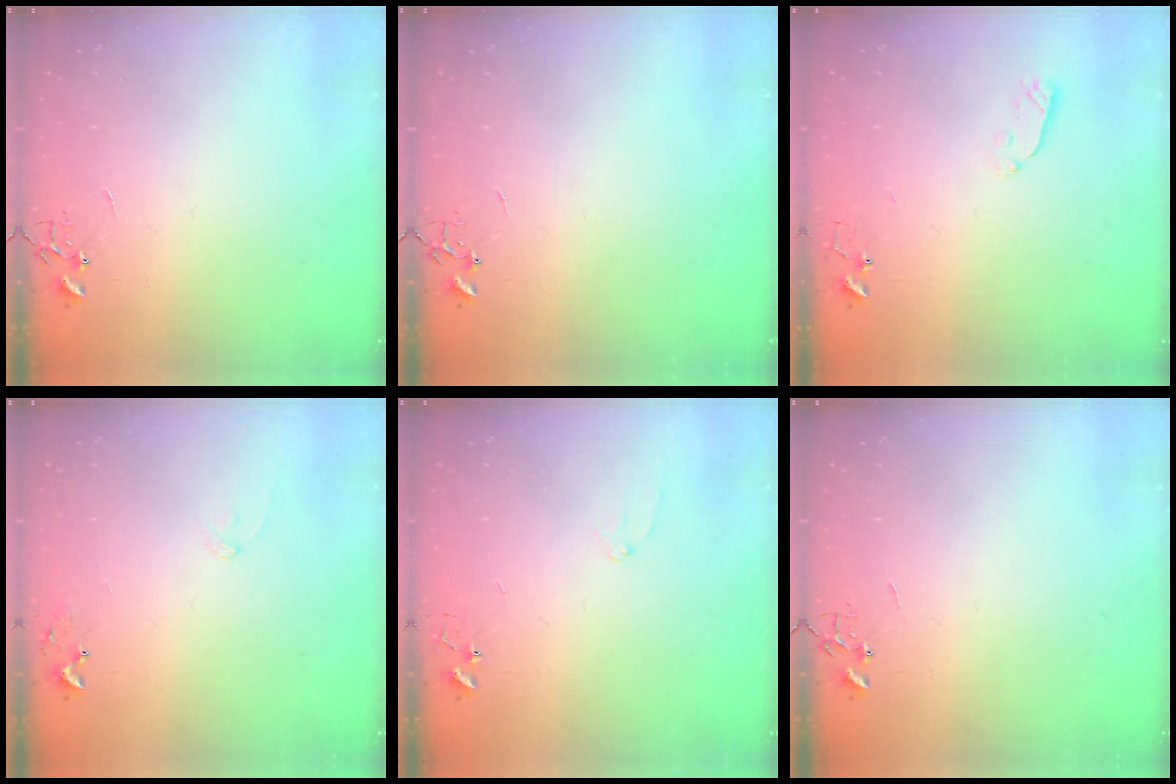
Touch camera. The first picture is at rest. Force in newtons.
{"total": 0.0}
{"total": 4.5, "press": 4.5, "slide": 0.4}
{"total": 7.8, "press": 7.7, "slide": 0.5}
{"total": 6.6, "press": 6.6, "slide": 0.8}
{"total": 0.0}